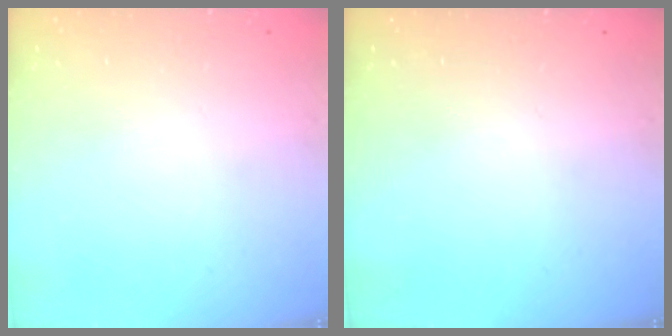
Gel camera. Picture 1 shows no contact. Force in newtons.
{"total": 0.0}